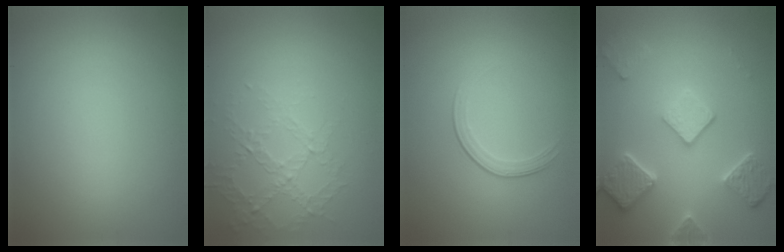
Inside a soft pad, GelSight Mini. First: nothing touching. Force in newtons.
{"total": 1.6, "press": 1.1, "slide": 1.2}
{"total": 1.7, "press": 0.9, "slide": 1.4}
{"total": 5.2, "press": 4.0, "slide": 3.3}